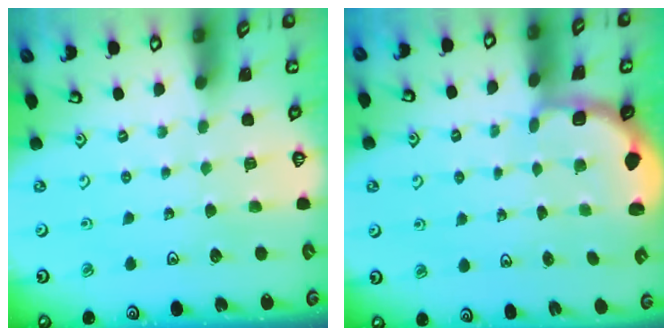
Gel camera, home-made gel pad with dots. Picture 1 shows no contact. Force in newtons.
{"total": 2.3, "press": 2.2, "slide": 0.6}